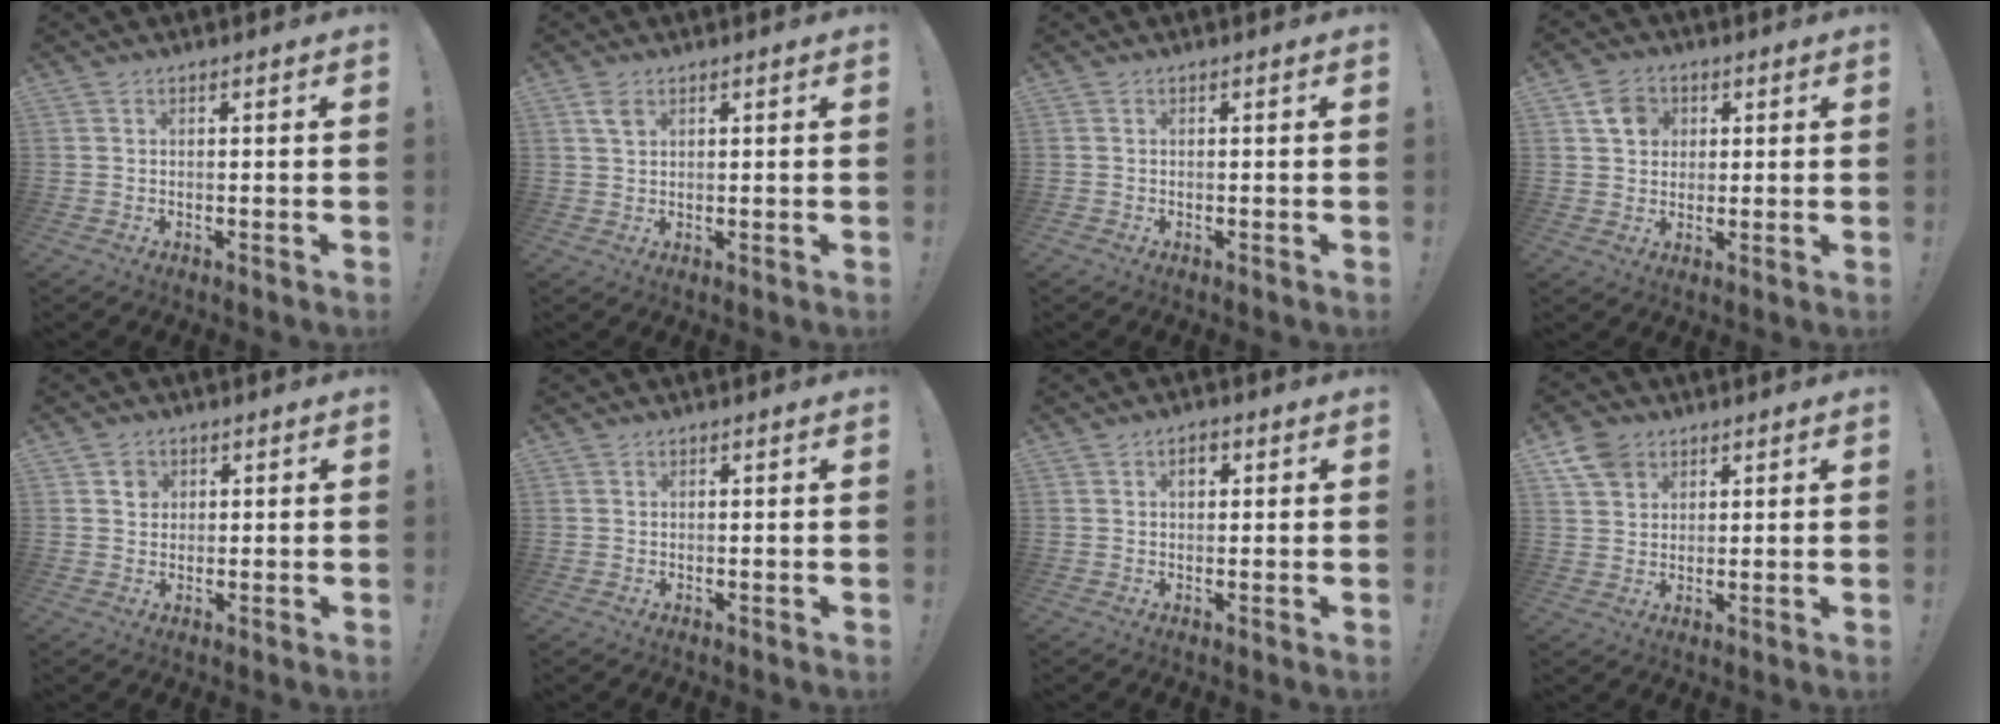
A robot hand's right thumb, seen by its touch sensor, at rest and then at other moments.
{"total": 2.6, "force": [1.4, 1.6, 1.4], "torque": [-0.021, -0.004, 0.025]}
{"total": 0.8, "force": [-0.6, 0.2, -0.5], "torque": [0.006, 0.002, -0.010]}
{"total": 6.8, "force": [2.6, 6.0, 1.9], "torque": [-0.019, -0.007, 0.051]}
{"total": 3.0, "force": [0.9, 2.9, 0.1], "torque": [0.009, -0.004, 0.013]}
{"total": 1.5, "force": [0.6, 1.3, 0.0], "torque": [0.012, -0.009, 0.008]}
{"total": 2.8, "force": [0.8, 1.8, 1.9], "torque": [-0.019, 0.000, 0.009]}
{"total": 7.4, "force": [4.4, 5.3, 2.7], "torque": [-0.047, -0.018, 0.086]}